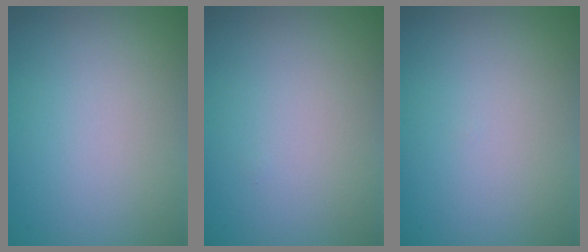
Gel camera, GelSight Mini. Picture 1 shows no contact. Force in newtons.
{"total": 0.0}
{"total": 0.0}